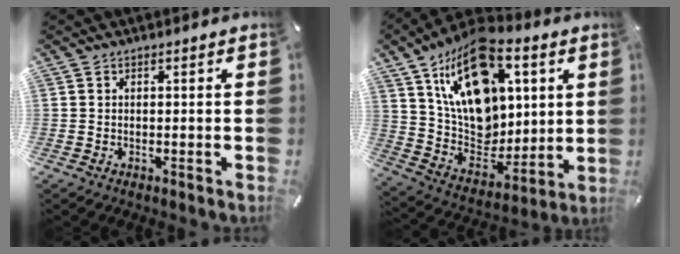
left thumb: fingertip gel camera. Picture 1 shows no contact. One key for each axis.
{"total": 21.2, "fx": 9.4, "fy": 14.5, "fz": 12.3, "tx": -0.204, "ty": -0.052, "tz": 0.170}